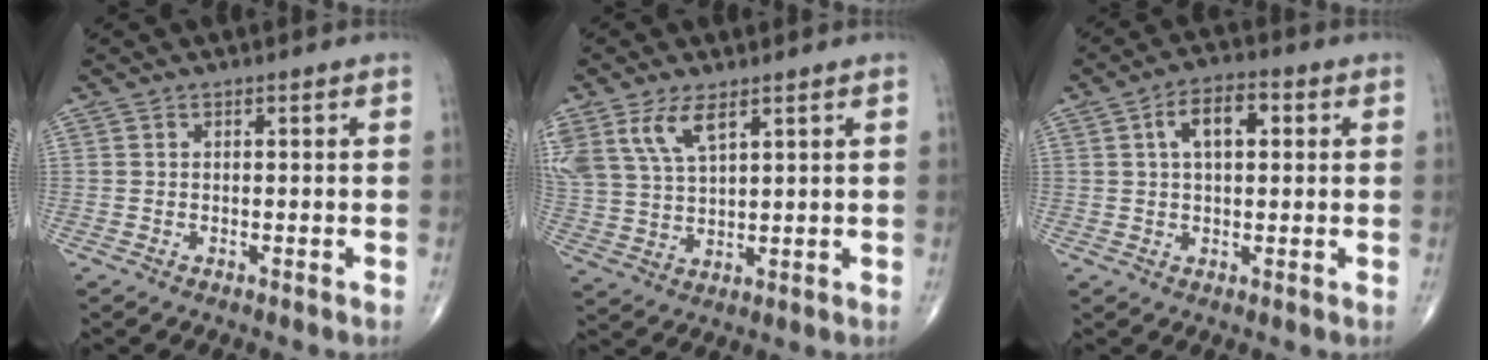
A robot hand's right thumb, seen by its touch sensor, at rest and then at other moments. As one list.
[{"total": 9.6, "force": [5.4, 4.3, 6.7], "torque": [-0.140, -0.011, 0.117]}, {"total": 7.4, "force": [1.9, 3.9, 6.0], "torque": [-0.094, 0.013, 0.027]}]